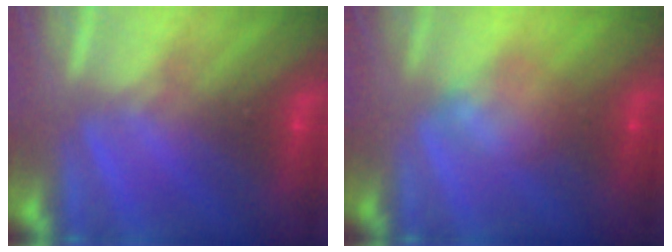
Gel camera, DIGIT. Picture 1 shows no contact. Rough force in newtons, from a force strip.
{"total": 2.3}